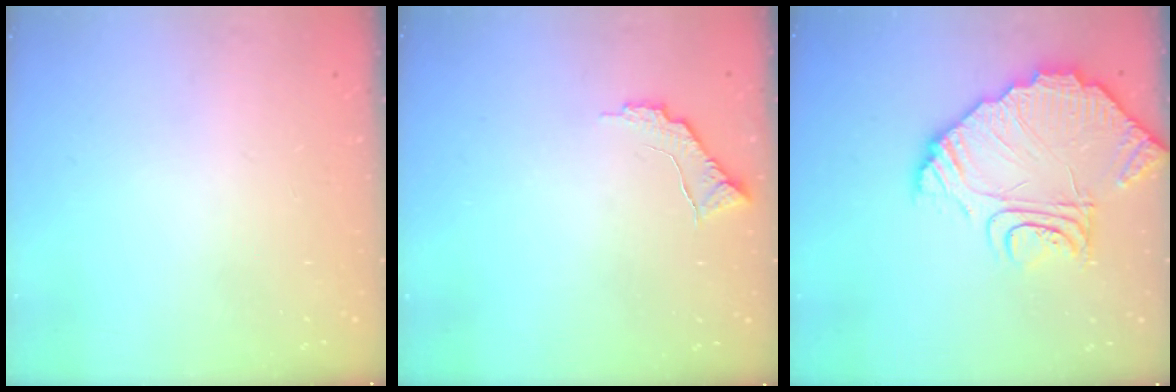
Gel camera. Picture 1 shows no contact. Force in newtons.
{"total": 8.3, "press": 8.3, "slide": 0.4}
{"total": 16.5, "press": 16.4, "slide": 1.6}